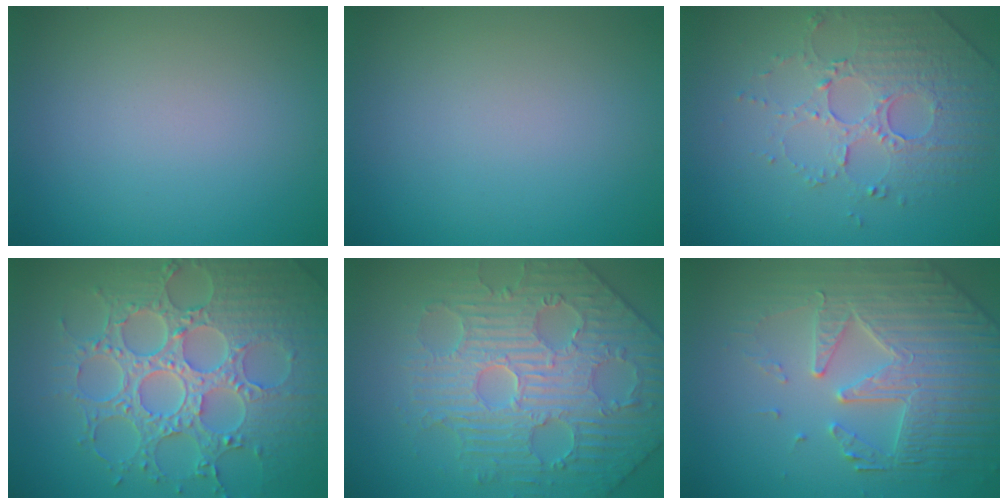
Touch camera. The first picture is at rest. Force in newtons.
{"total": 0.0}
{"total": 5.0, "press": 3.5, "slide": 3.6}
{"total": 8.7, "press": 6.5, "slide": 5.8}
{"total": 5.9, "press": 5.4, "slide": 2.2}
{"total": 5.9, "press": 5.2, "slide": 2.8}